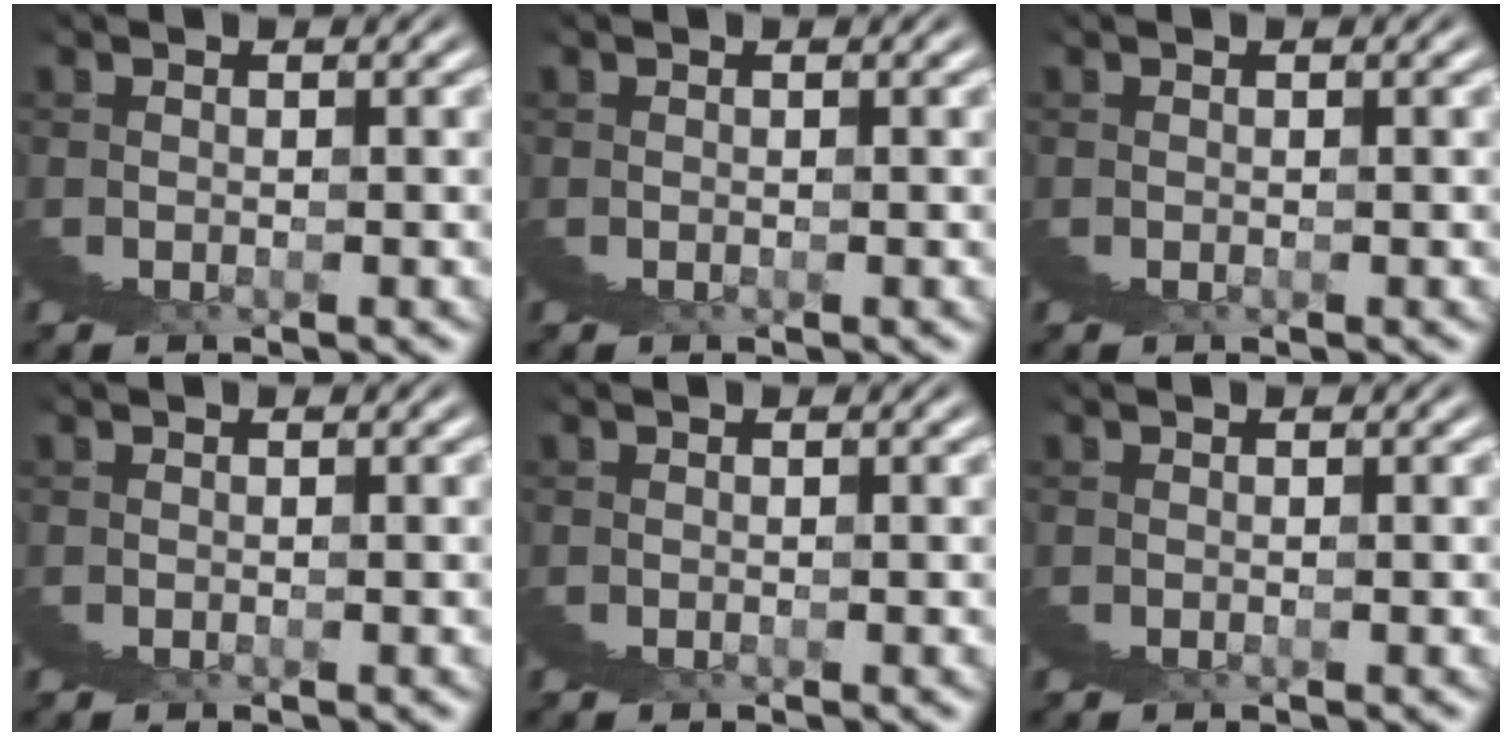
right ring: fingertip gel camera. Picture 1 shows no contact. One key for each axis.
{"total": 0.0}
{"total": 0.0}
{"total": 0.0}
{"total": 0.0}
{"total": 0.0}